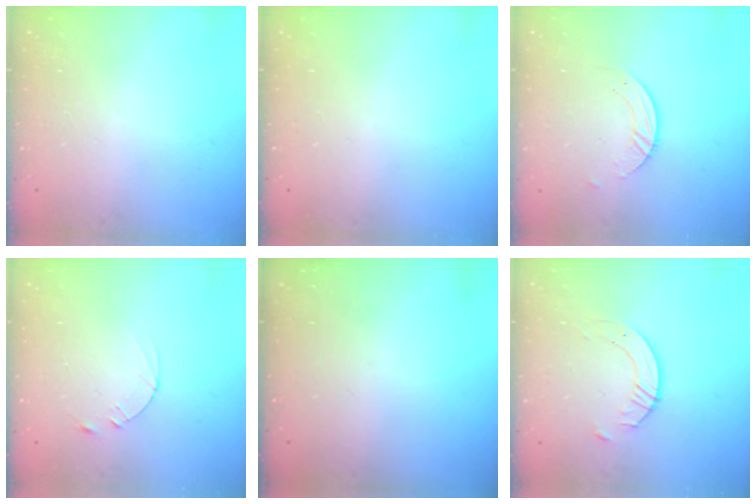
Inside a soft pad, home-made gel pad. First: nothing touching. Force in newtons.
{"total": 0.0}
{"total": 3.4, "press": 3.4, "slide": 0.1}
{"total": 2.4, "press": 2.3, "slide": 0.2}
{"total": 0.0}
{"total": 5.0, "press": 5.0, "slide": 0.5}